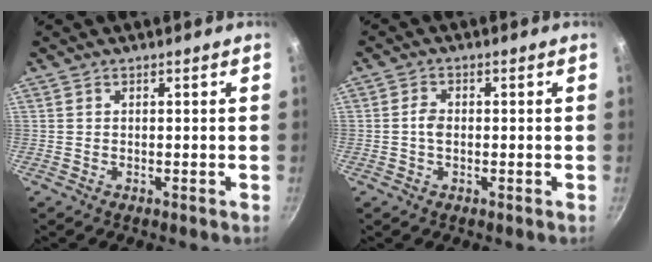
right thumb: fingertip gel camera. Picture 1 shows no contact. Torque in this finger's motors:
{"motor_torque": [-0.18, -0.01, 0.23, -0.05, 0.00]}